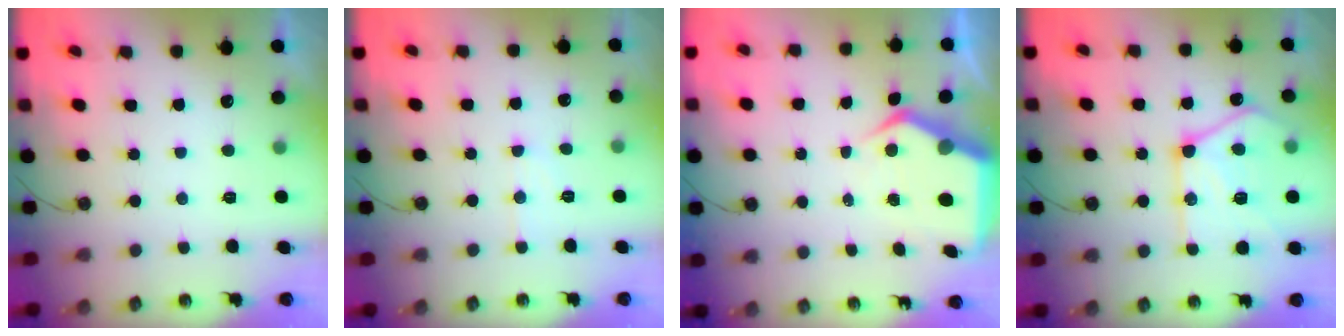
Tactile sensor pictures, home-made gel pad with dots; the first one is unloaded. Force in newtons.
{"total": 5.8, "press": 5.7, "slide": 0.5}
{"total": 7.6, "press": 7.5, "slide": 1.2}
{"total": 18.0, "press": 18.0, "slide": 1.3}